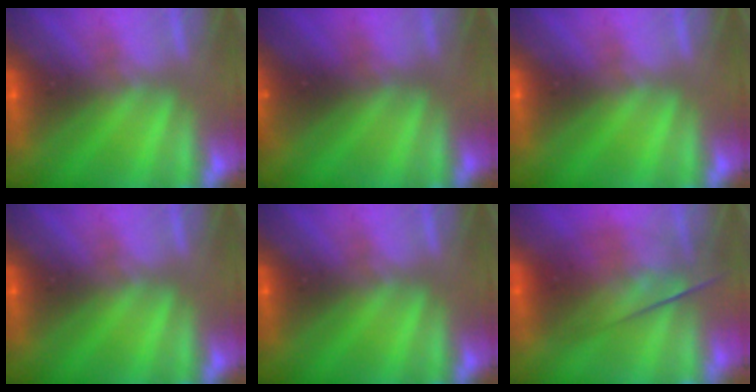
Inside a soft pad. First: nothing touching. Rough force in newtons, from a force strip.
{"total": 3.7}
{"total": 0.0}
{"total": 0.0}
{"total": 0.0}
{"total": 4.4}